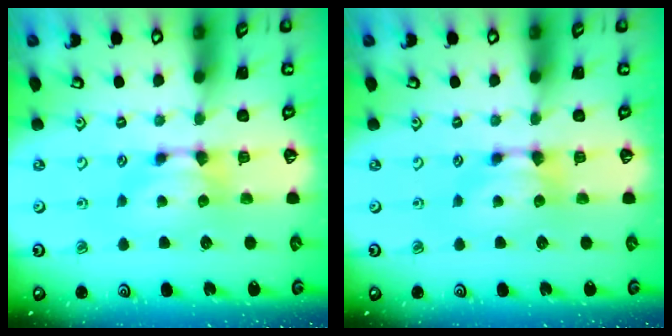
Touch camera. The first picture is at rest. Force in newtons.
{"total": 0.0}